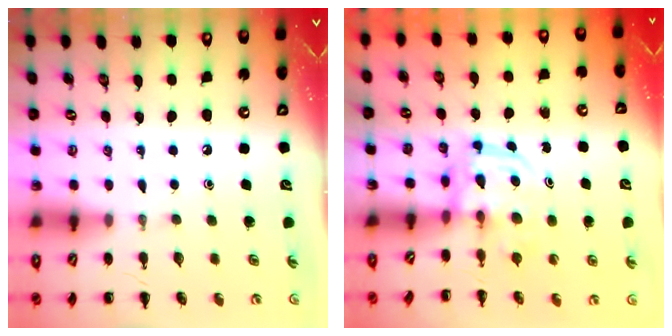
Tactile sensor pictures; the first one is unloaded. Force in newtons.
{"total": 3.1, "press": 3.1, "slide": 0.4}